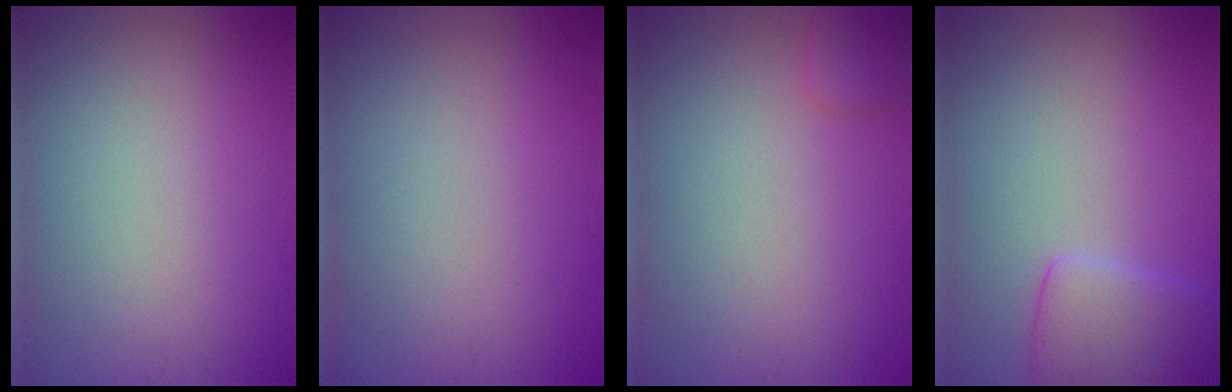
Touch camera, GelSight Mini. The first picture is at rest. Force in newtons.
{"total": 0.0}
{"total": 1.3, "press": 1.3, "slide": 0.1}
{"total": 3.3, "press": 3.3, "slide": 0.3}